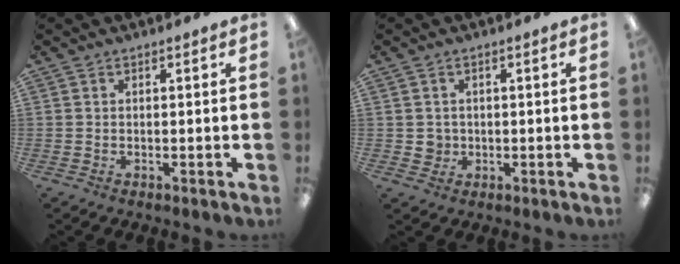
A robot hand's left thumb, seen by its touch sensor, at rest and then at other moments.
{"total": 2.4, "force": [0.3, 2.3, 0.5], "torque": [-0.006, -0.001, 0.003]}